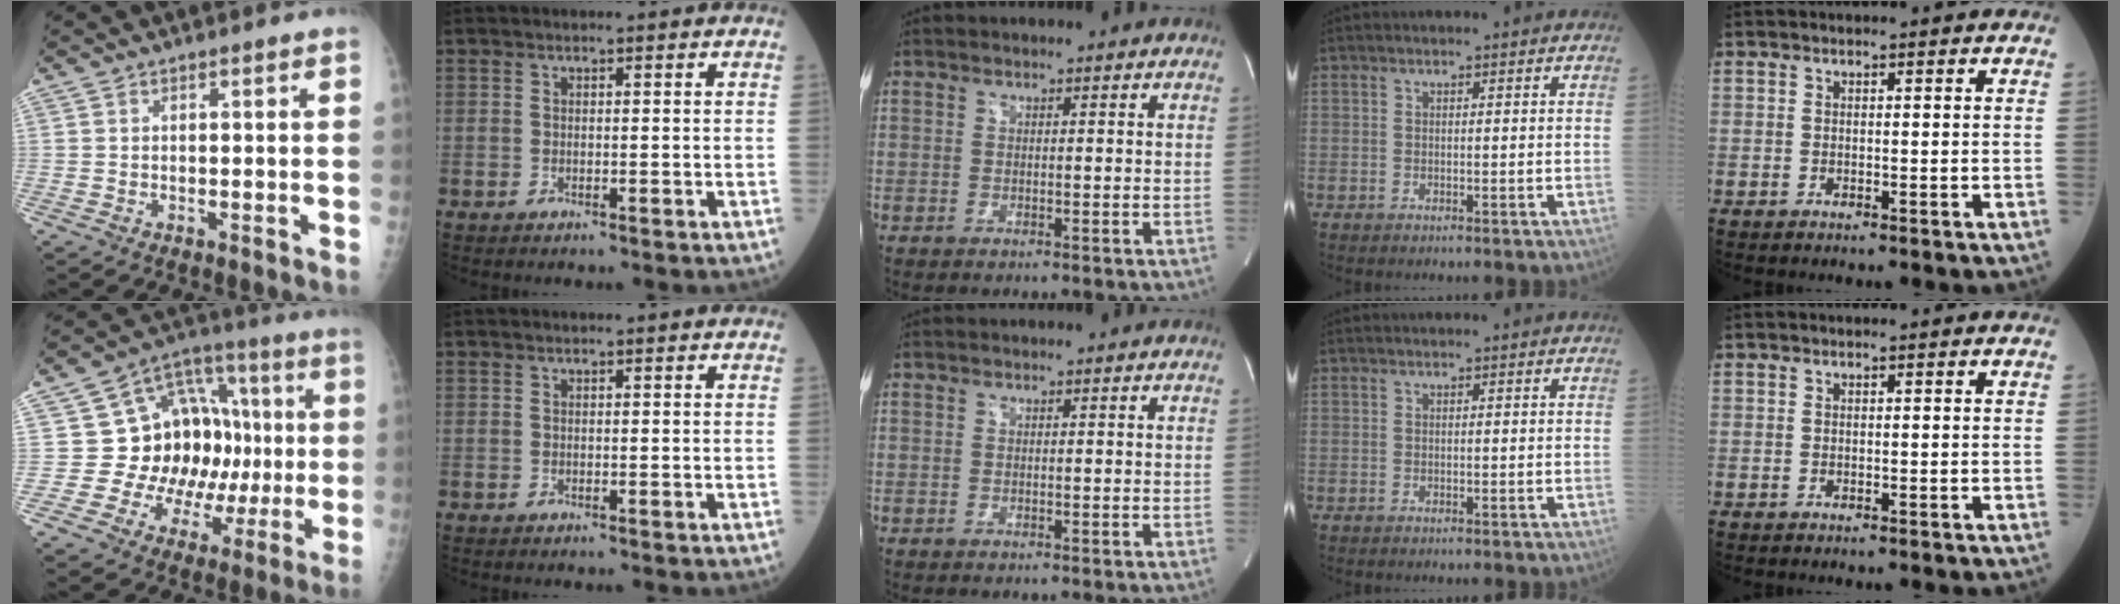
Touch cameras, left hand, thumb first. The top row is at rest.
{"thumb": {"total": 18.1, "force": [0.5, 14.4, 11.0], "torque": [-0.081, 0.037, 0.024]}, "index": {"total": 1.1, "force": [-0.9, -0.2, -0.5], "torque": [0.005, 0.000, -0.015]}}